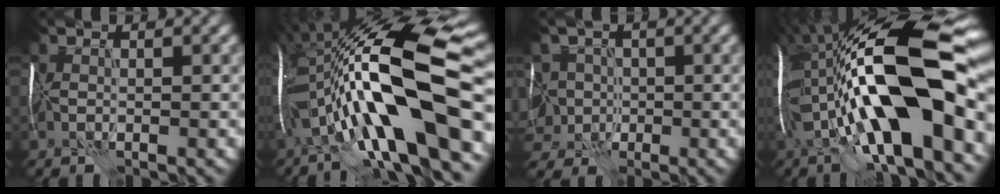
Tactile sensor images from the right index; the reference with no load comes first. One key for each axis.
{"total": 18.1, "fx": -1.9, "fy": 5.9, "fz": 17.0, "tx": -0.308, "ty": 0.030, "tz": -0.032}
{"total": 8.8, "fx": -3.3, "fy": 7.7, "fz": 2.6, "tx": -0.051, "ty": -0.004, "tz": -0.080}
{"total": 19.7, "fx": -0.9, "fy": 6.4, "fz": 18.6, "tx": -0.336, "ty": 0.024, "tz": -0.019}